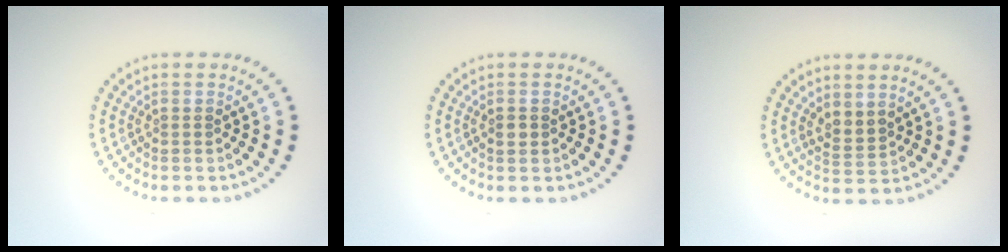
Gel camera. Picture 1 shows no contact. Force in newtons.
{"total": 0.8, "press": 0.7, "slide": 0.3}
{"total": 1.8, "press": 1.4, "slide": 1.2}